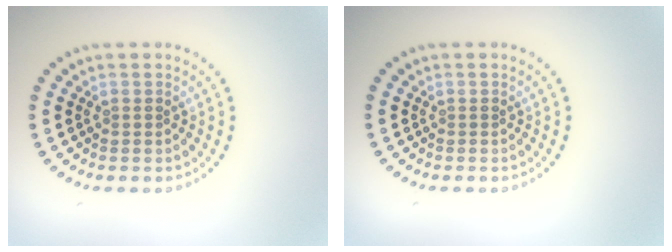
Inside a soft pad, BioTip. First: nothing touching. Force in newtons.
{"total": 0.0}